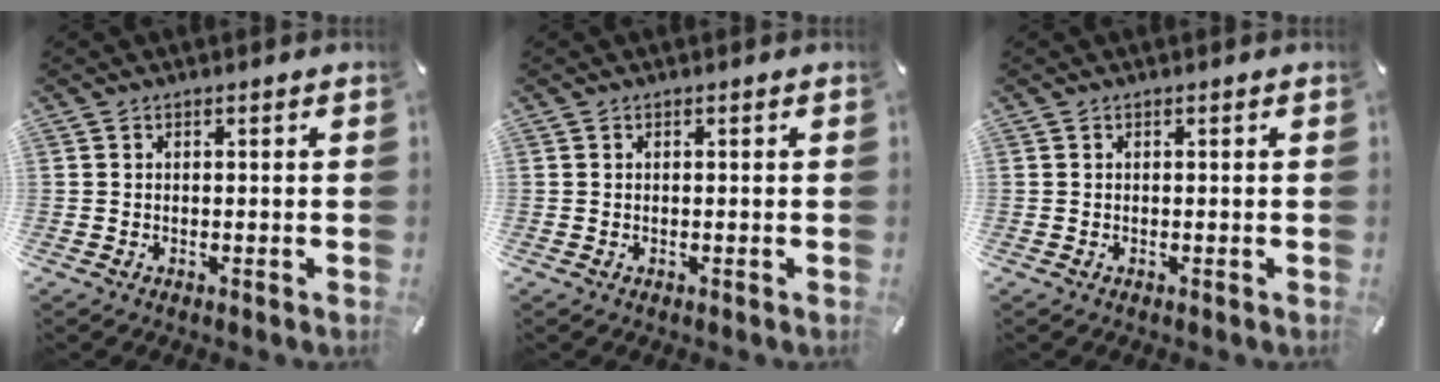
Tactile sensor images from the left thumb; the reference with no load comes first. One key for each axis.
{"total": 0.0}
{"total": 0.0}